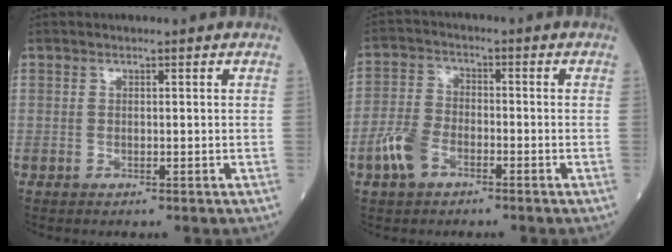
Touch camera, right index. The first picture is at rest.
{"total": 6.1, "force": [-3.3, 3.3, 3.9], "torque": [-0.100, 0.005, -0.069]}